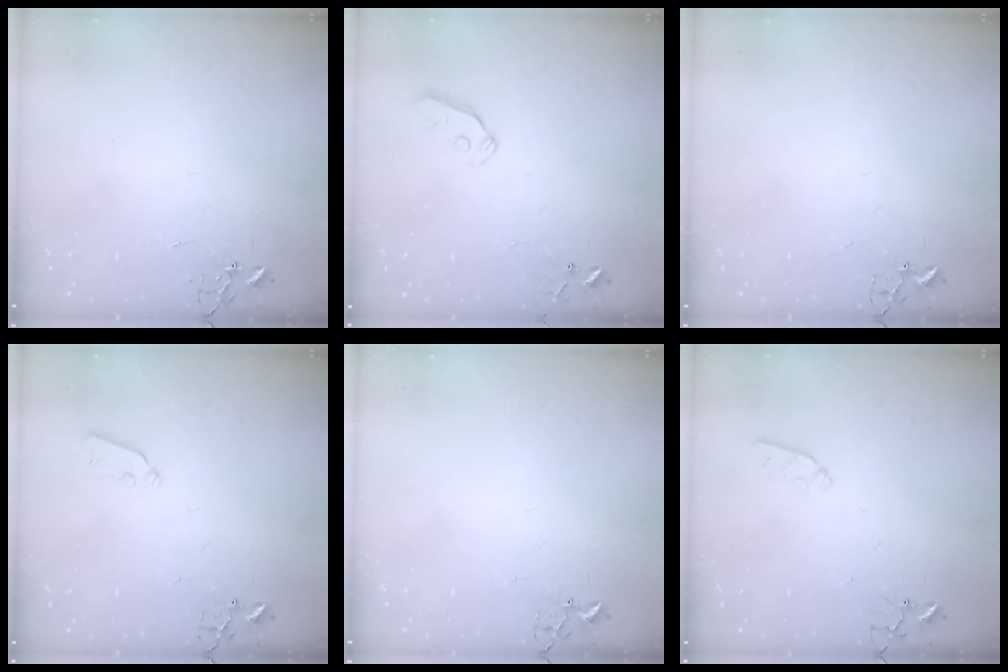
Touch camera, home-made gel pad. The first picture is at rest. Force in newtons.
{"total": 3.0, "press": 3.0, "slide": 0.3}
{"total": 1.8, "press": 1.8, "slide": 0.2}
{"total": 4.4, "press": 4.3, "slide": 0.8}
{"total": 3.0, "press": 2.9, "slide": 0.4}
{"total": 5.2, "press": 5.1, "slide": 0.7}